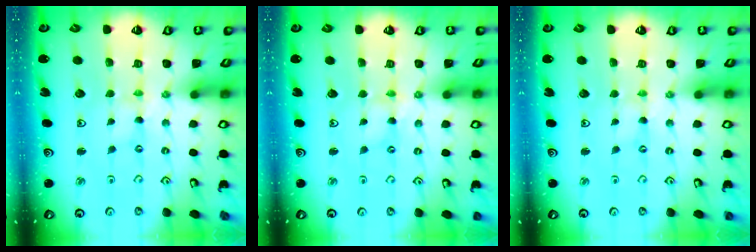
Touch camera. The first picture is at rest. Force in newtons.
{"total": 2.9, "press": 2.9, "slide": 0.4}
{"total": 0.9, "press": 0.9, "slide": 0.1}